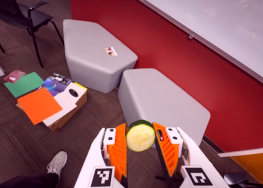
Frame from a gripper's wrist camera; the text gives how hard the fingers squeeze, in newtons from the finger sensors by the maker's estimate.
{"total": 11.0, "left": 12.1, "right": 9.8}